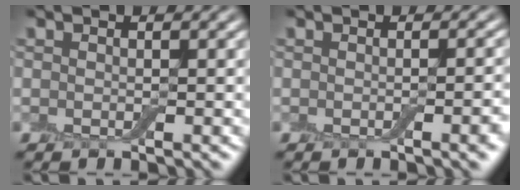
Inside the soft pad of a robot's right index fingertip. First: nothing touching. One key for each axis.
{"total": 2.6, "fx": -1.0, "fy": 0.7, "fz": 2.3, "tx": -0.025, "ty": -0.001, "tz": -0.012}